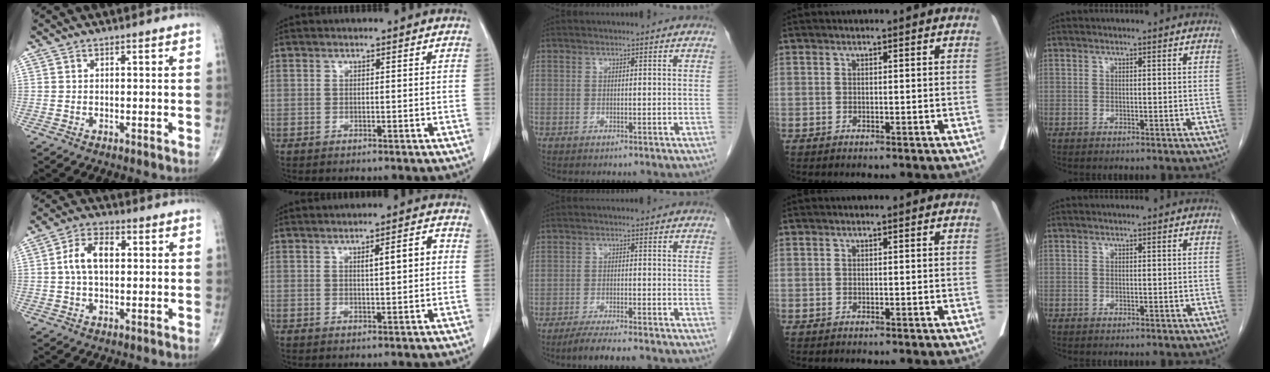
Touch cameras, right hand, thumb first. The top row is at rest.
{"thumb": {"total": 7.3, "force": [0.9, 4.2, 5.9], "torque": [-0.110, 0.016, 0.011]}, "index": {"total": 4.0, "force": [0.8, 0.7, 3.9], "torque": [-0.059, 0.008, 0.012]}, "middle": {"total": 7.2, "force": [-6.1, 0.4, 3.8], "torque": [-0.052, -0.014, -0.095]}}